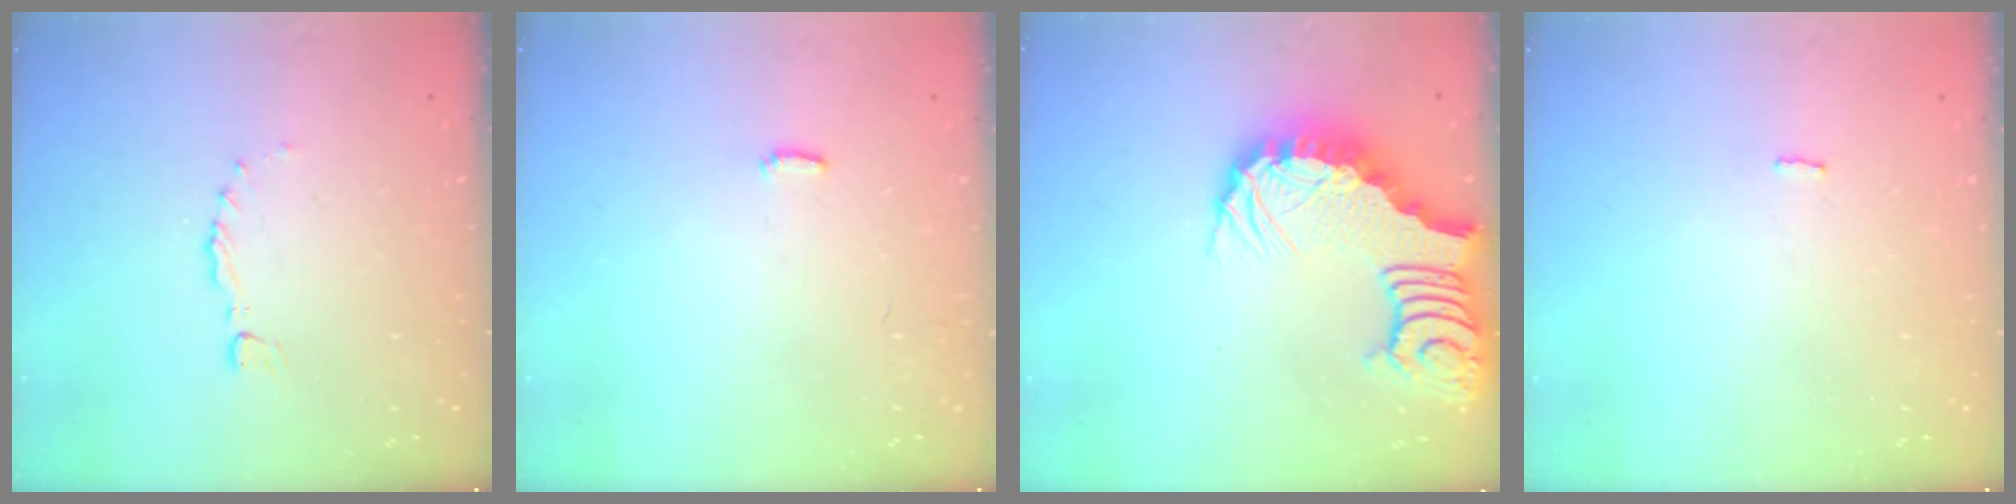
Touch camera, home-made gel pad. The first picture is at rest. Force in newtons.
{"total": 4.8, "press": 4.8, "slide": 0.4}
{"total": 5.1, "press": 5.0, "slide": 0.8}
{"total": 2.0, "press": 2.0, "slide": 0.3}